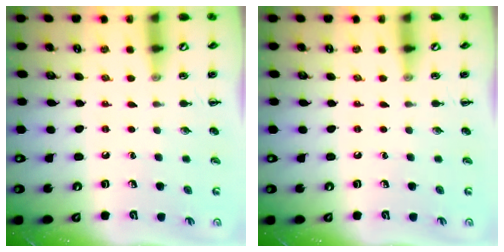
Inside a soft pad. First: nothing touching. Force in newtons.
{"total": 0.0}